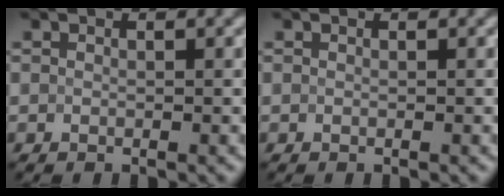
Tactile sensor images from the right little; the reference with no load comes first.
{"total": 0.0}